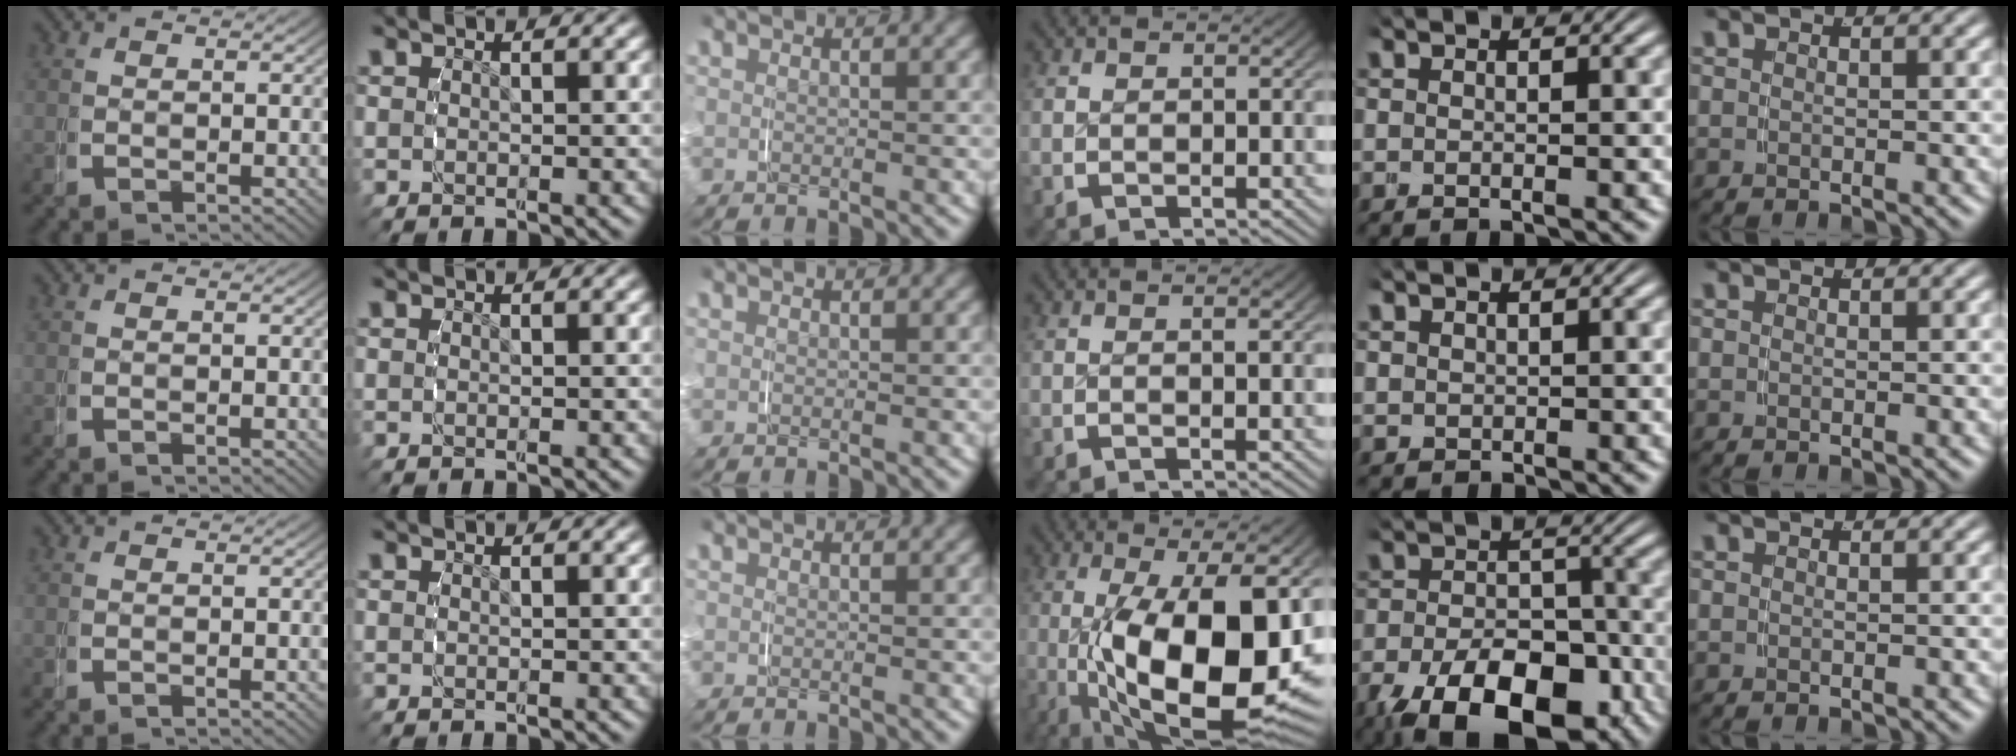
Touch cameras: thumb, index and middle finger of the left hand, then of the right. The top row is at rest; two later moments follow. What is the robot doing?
{"motion": "grasp_and_lifting", "object": "key"}